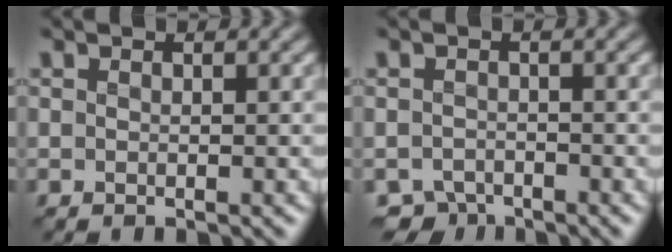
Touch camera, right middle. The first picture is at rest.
{"total": 2.5, "force": [-2.4, 0.8, 0.2], "torque": [0.001, -0.011, -0.047]}